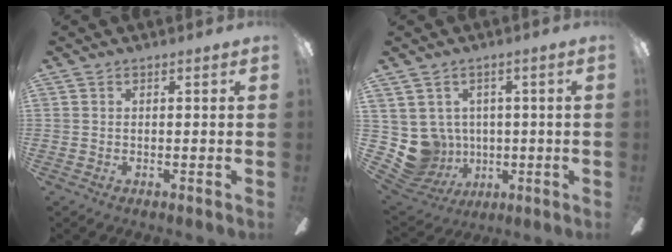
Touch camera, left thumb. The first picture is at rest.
{"total": 8.7, "force": [0.8, 8.5, 1.8], "torque": [-0.086, -0.010, 0.024]}